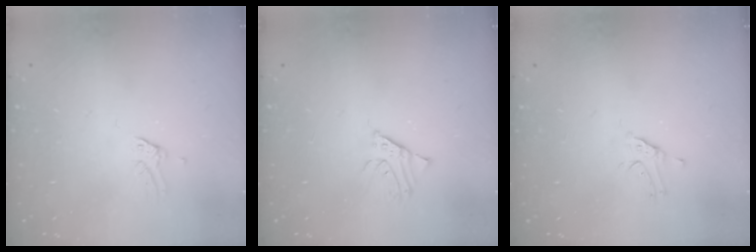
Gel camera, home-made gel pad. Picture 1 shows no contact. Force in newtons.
{"total": 3.2, "press": 3.1, "slide": 0.3}
{"total": 2.8, "press": 2.8, "slide": 0.3}